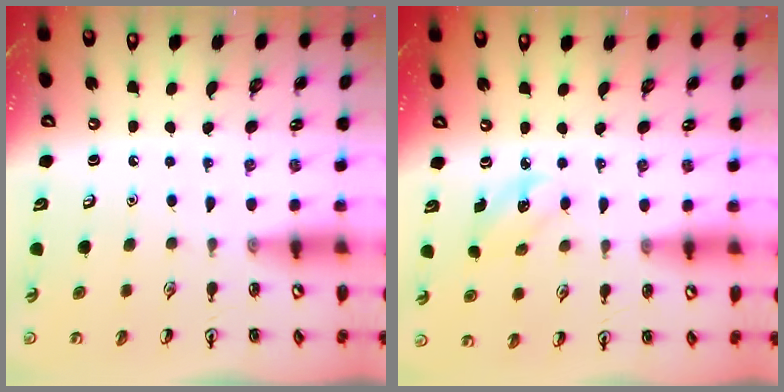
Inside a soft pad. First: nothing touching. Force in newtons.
{"total": 2.9, "press": 2.8, "slide": 0.9}